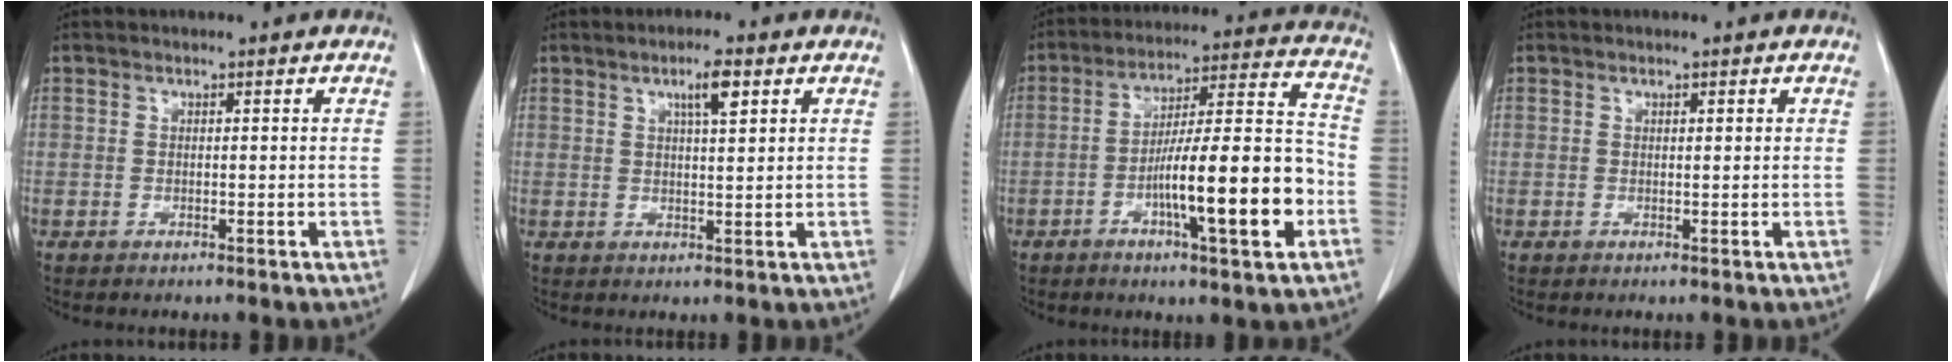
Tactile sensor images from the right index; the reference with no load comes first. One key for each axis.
{"total": 4.1, "fx": 2.2, "fy": 0.6, "fz": 3.4, "tx": -0.056, "ty": 0.000, "tz": 0.035}
{"total": 16.7, "fx": -5.2, "fy": 1.6, "fz": 15.8, "tx": -0.252, "ty": 0.010, "tz": -0.080}
{"total": 0.6, "fx": 0.3, "fy": 0.2, "fz": 0.4, "tx": -0.003, "ty": 0.000, "tz": 0.004}